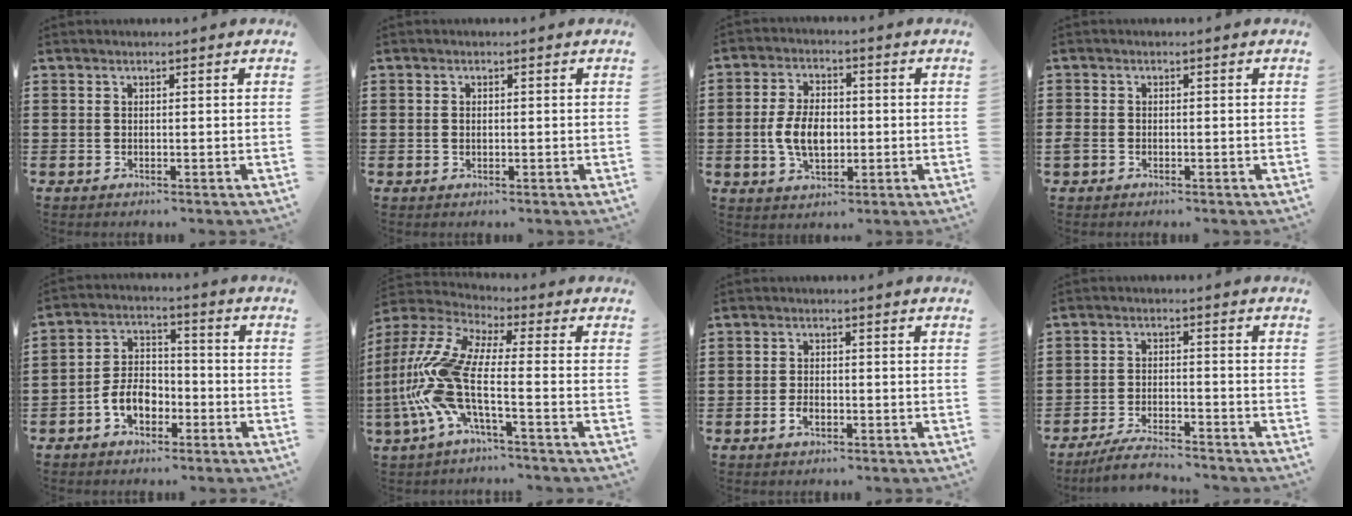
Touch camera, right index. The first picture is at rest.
{"total": 0.8, "force": [0.0, 0.4, 0.7], "torque": [-0.015, 0.002, 0.000]}
{"total": 6.9, "force": [-0.8, 4.1, 5.5], "torque": [-0.113, -0.002, -0.020]}
{"total": 1.4, "force": [-0.7, 1.0, 0.6], "torque": [-0.020, -0.001, -0.017]}
{"total": 6.0, "force": [-2.9, 4.0, 3.4], "torque": [-0.082, 0.007, -0.059]}
{"total": 11.4, "force": [-3.6, 2.9, 10.4], "torque": [-0.269, -0.033, -0.088]}
{"total": 2.0, "force": [-0.8, 1.1, 1.5], "torque": [-0.029, -0.001, -0.015]}
{"total": 4.6, "force": [-4.4, 0.1, 1.4], "torque": [-0.030, -0.003, -0.088]}